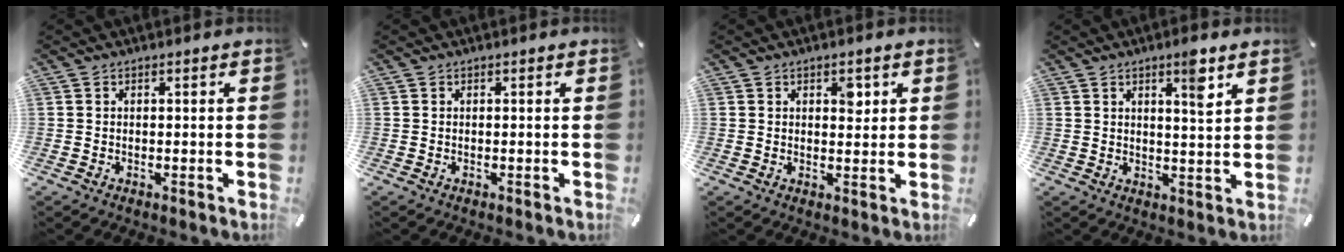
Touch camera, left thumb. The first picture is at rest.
{"total": 0.0}
{"total": 3.3, "force": [1.5, 2.1, 2.1], "torque": [-0.005, -0.010, 0.016]}
{"total": 5.8, "force": [3.3, 1.1, 4.6], "torque": [-0.065, -0.018, 0.049]}